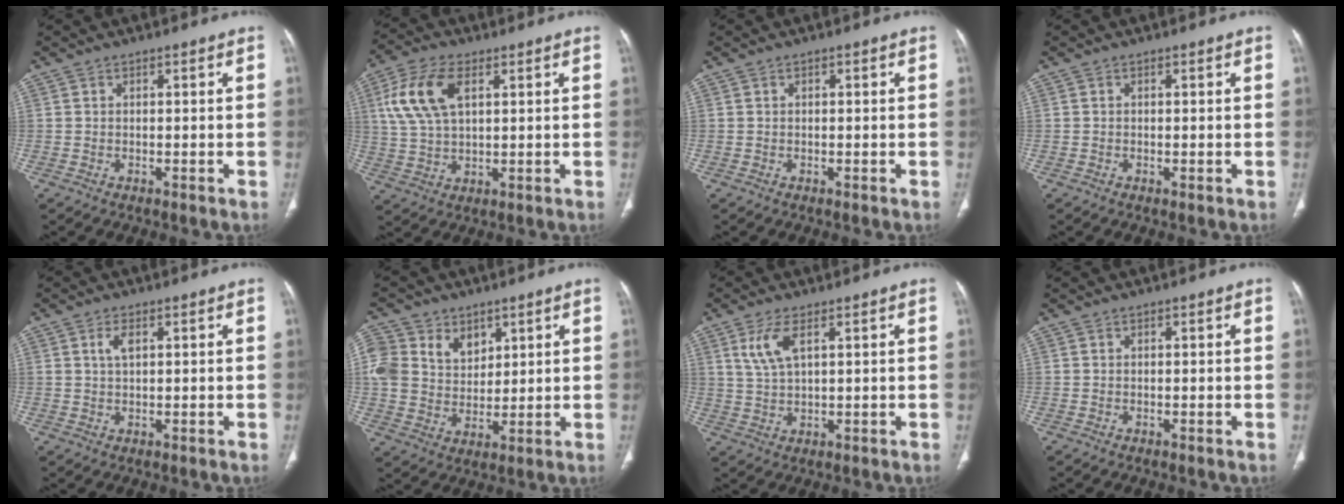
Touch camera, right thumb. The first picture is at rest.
{"total": 11.5, "force": [3.9, 6.1, 8.9], "torque": [-0.186, 0.003, 0.078]}
{"total": 0.0}
{"total": 0.0}
{"total": 2.7, "force": [1.0, 1.3, 2.1], "torque": [-0.041, 0.002, 0.023]}
{"total": 13.6, "force": [5.4, 11.1, 5.7], "torque": [-0.100, -0.004, 0.110]}
{"total": 5.5, "force": [2.5, 2.1, 4.4], "torque": [-0.102, -0.006, 0.059]}
{"total": 0.0}